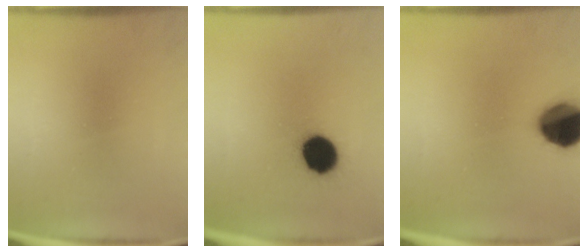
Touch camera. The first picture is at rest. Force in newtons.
{"total": 11.1}
{"total": 14.1}